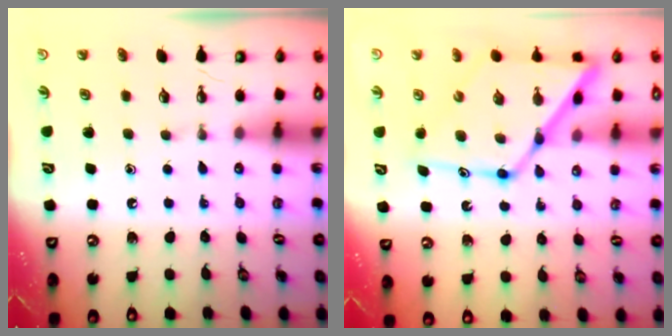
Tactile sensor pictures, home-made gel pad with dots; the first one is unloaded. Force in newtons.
{"total": 16.3, "press": 16.3, "slide": 1.5}